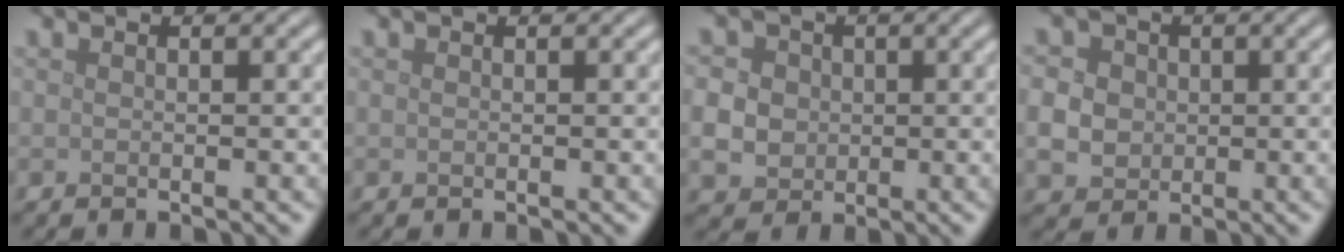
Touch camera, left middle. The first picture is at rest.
{"total": 0.0}
{"total": 5.6, "force": [0.4, 5.0, 2.4], "torque": [-0.049, 0.023, -0.002]}
{"total": 4.9, "force": [0.2, 4.4, 2.2], "torque": [-0.047, 0.017, -0.003]}